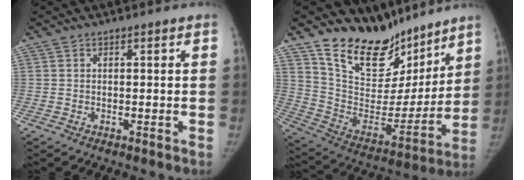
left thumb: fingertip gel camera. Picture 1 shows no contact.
{"total": 20.1, "force": [16.4, 9.6, 6.5], "torque": [-0.046, -0.111, 0.281]}